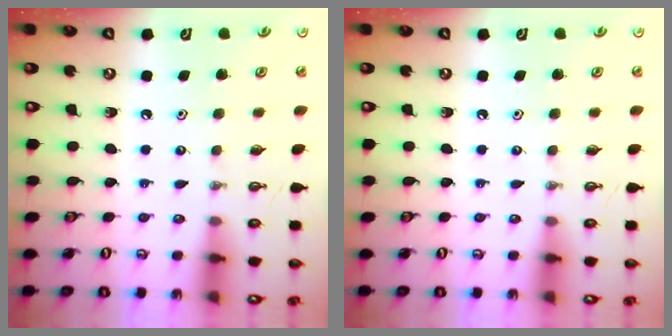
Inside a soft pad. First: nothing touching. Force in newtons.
{"total": 0.0}